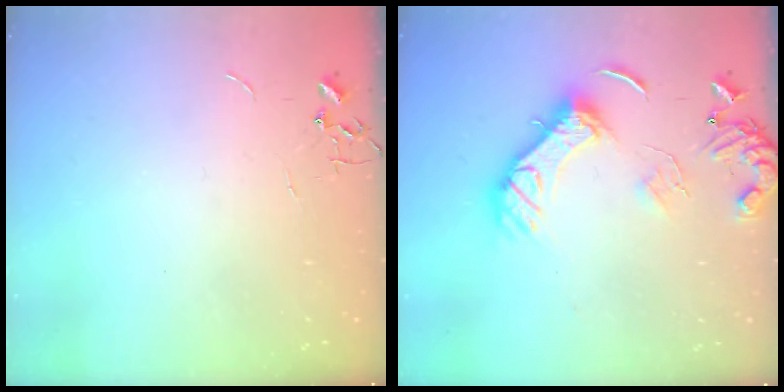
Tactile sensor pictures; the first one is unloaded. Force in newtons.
{"total": 15.8, "press": 15.7, "slide": 1.5}